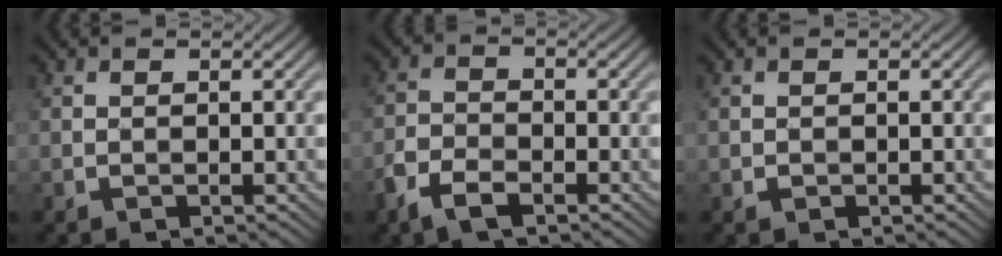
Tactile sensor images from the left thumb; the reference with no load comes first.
{"total": 4.8, "force": [-3.1, 2.2, 2.8], "torque": [-0.062, -0.006, -0.070]}
{"total": 0.5, "force": [-0.1, 0.5, 0.1], "torque": [0.001, -0.005, -0.003]}